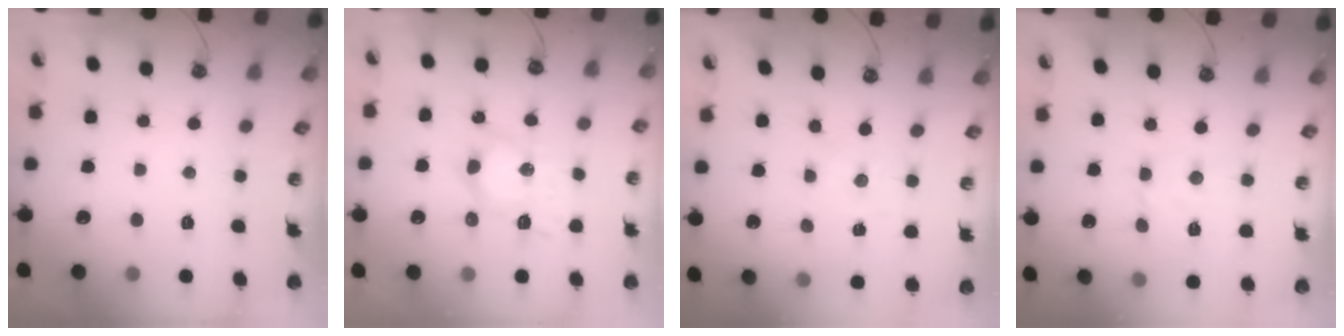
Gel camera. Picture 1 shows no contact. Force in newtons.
{"total": 7.6, "press": 7.6, "slide": 0.6}
{"total": 0.0}
{"total": 3.8, "press": 3.8, "slide": 0.2}